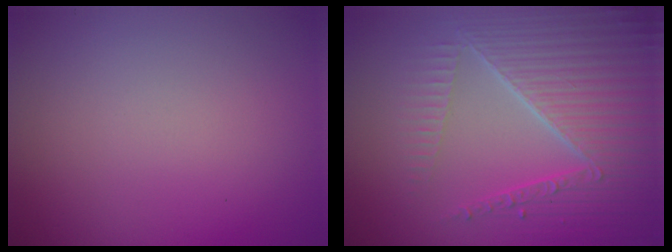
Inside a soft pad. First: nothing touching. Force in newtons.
{"total": 6.6, "press": 5.2, "slide": 4.1}